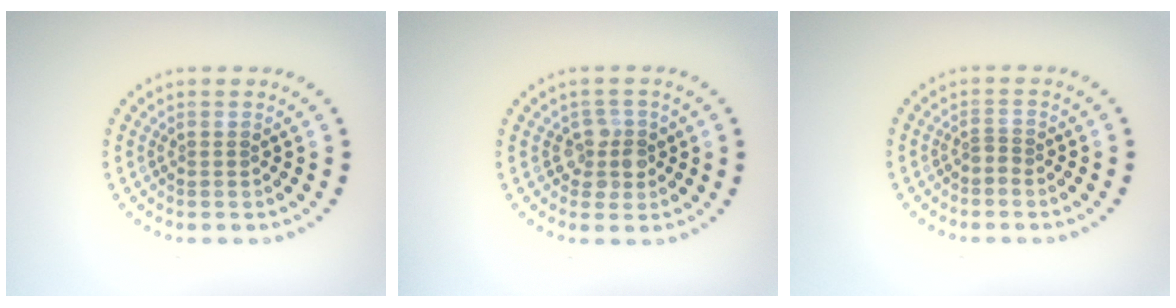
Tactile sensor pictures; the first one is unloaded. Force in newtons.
{"total": 2.3, "press": 2.0, "slide": 1.1}
{"total": 0.7, "press": 0.4, "slide": 0.6}